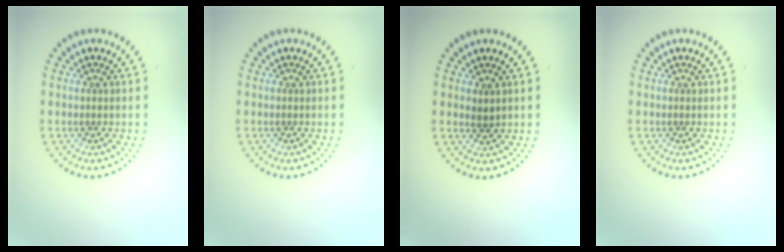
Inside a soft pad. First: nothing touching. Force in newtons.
{"total": 0.0}
{"total": 0.9, "press": 0.8, "slide": 0.5}
{"total": 0.0}